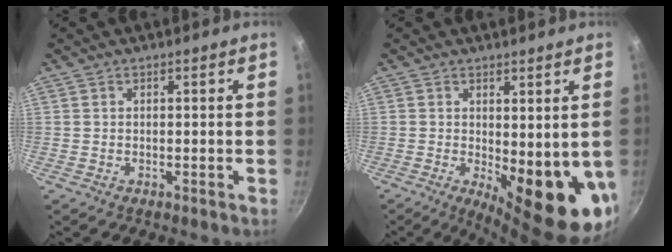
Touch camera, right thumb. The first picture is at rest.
{"total": 13.1, "force": [-0.7, 4.9, 12.2], "torque": [-0.127, -0.025, 0.004]}